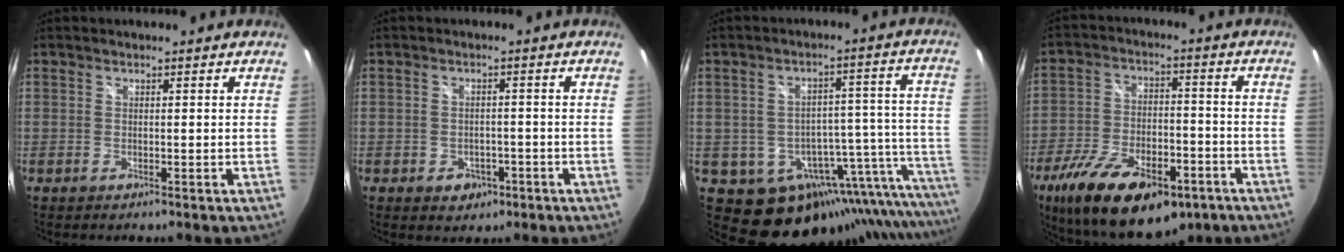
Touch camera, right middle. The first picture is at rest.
{"total": 3.9, "force": [-1.6, 3.2, 1.6], "torque": [-0.038, 0.002, -0.014]}
{"total": 19.7, "force": [-11.6, 11.2, 11.3], "torque": [-0.138, 0.004, -0.141]}
{"total": 21.4, "force": [-12.9, 9.8, 14.0], "torque": [-0.273, -0.025, -0.202]}